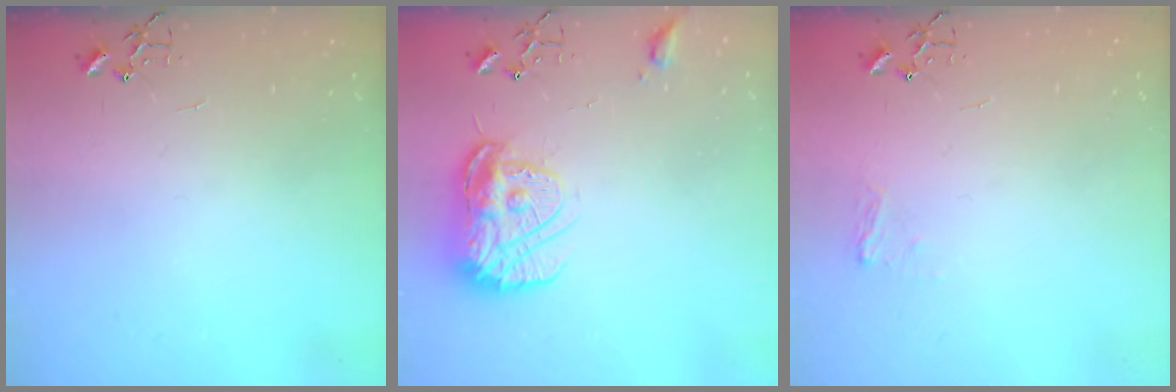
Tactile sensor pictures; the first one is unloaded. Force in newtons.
{"total": 15.7, "press": 15.7, "slide": 1.6}
{"total": 7.4, "press": 7.4, "slide": 0.5}